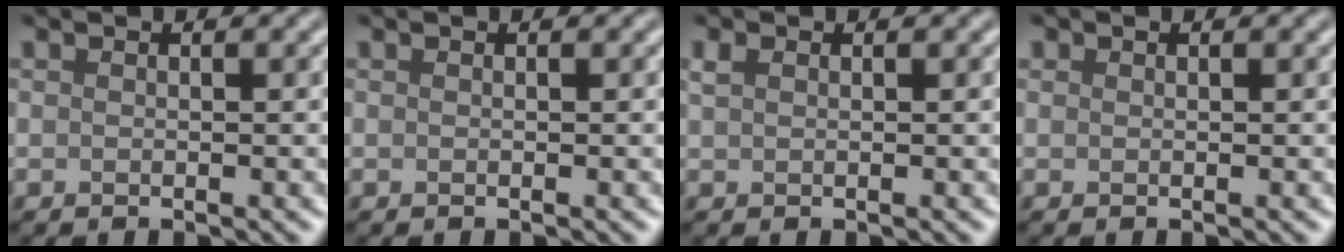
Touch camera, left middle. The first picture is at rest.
{"total": 0.0}
{"total": 1.1, "force": [0.6, 0.6, 0.6], "torque": [-0.014, 0.004, 0.013]}
{"total": 0.0}